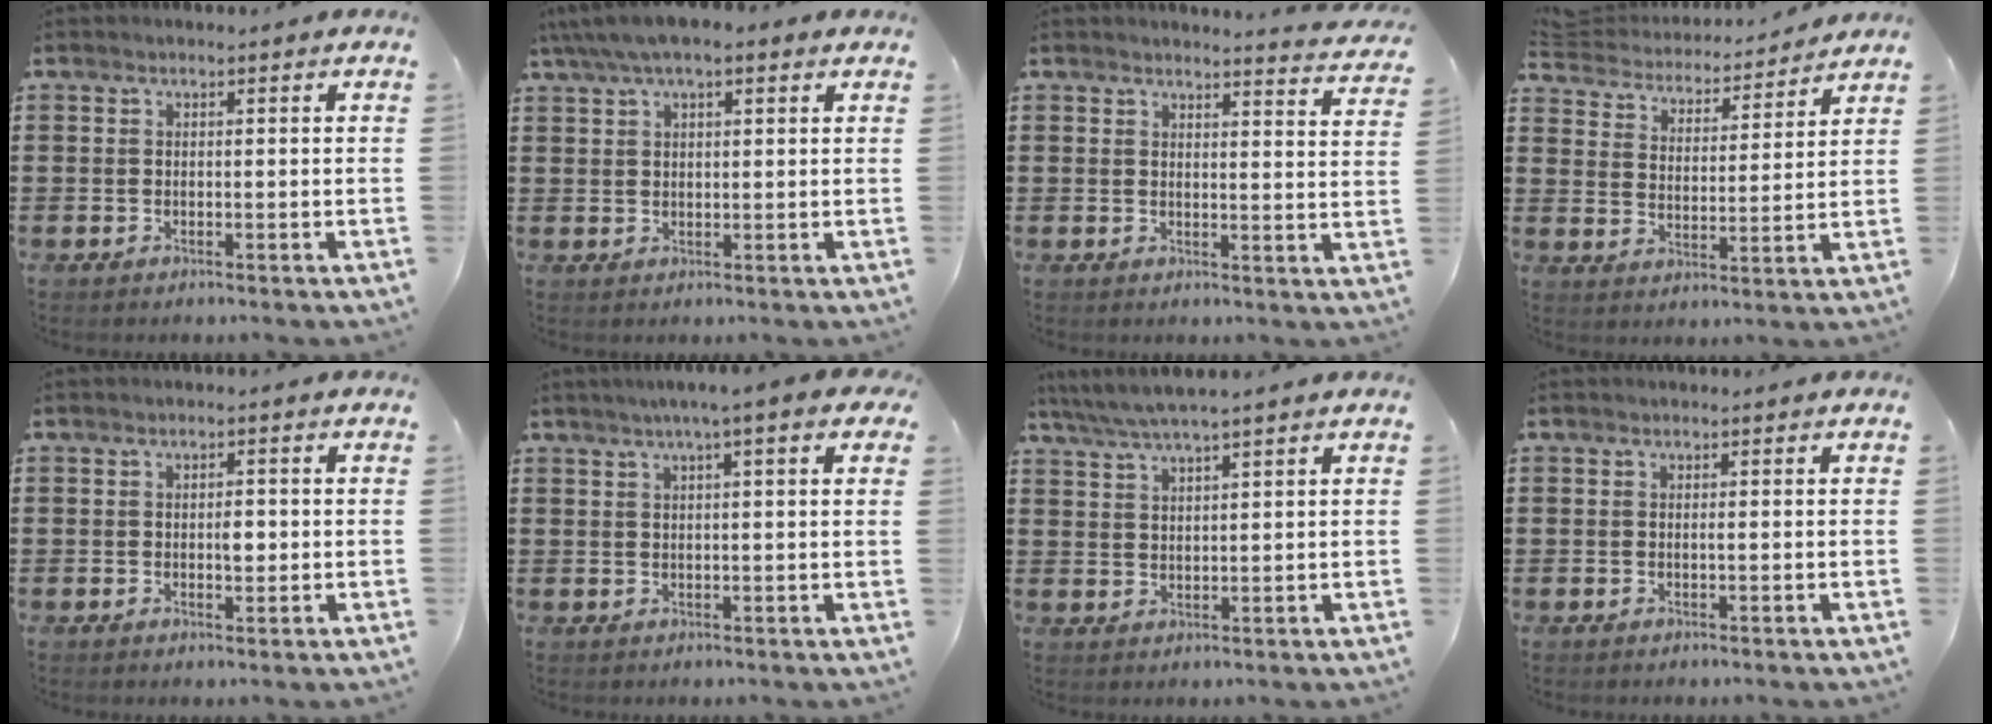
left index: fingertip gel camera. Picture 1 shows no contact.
{"total": 3.8, "force": [2.5, 1.2, 2.7], "torque": [-0.057, 0.006, 0.044]}
{"total": 3.1, "force": [3.0, -0.4, 0.5], "torque": [-0.014, -0.020, 0.052]}
{"total": 3.9, "force": [3.9, 0.5, 0.1], "torque": [-0.028, -0.030, 0.061]}
{"total": 1.8, "force": [0.0, 1.0, 1.5], "torque": [-0.020, 0.002, -0.004]}
{"total": 4.5, "force": [2.3, 0.0, 3.8], "torque": [-0.077, 0.006, 0.039]}
{"total": 3.8, "force": [3.1, -0.2, 2.1], "torque": [-0.049, -0.009, 0.056]}
{"total": 0.0}